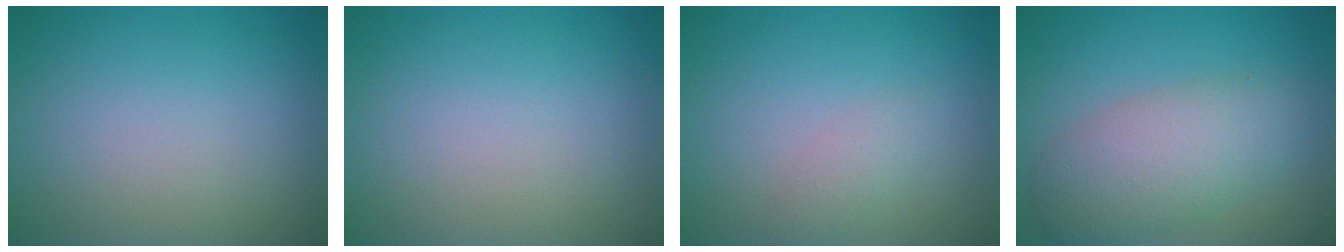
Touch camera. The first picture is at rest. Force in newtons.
{"total": 0.0}
{"total": 1.5, "press": 1.5, "slide": 0.1}
{"total": 5.8, "press": 5.8, "slide": 0.2}